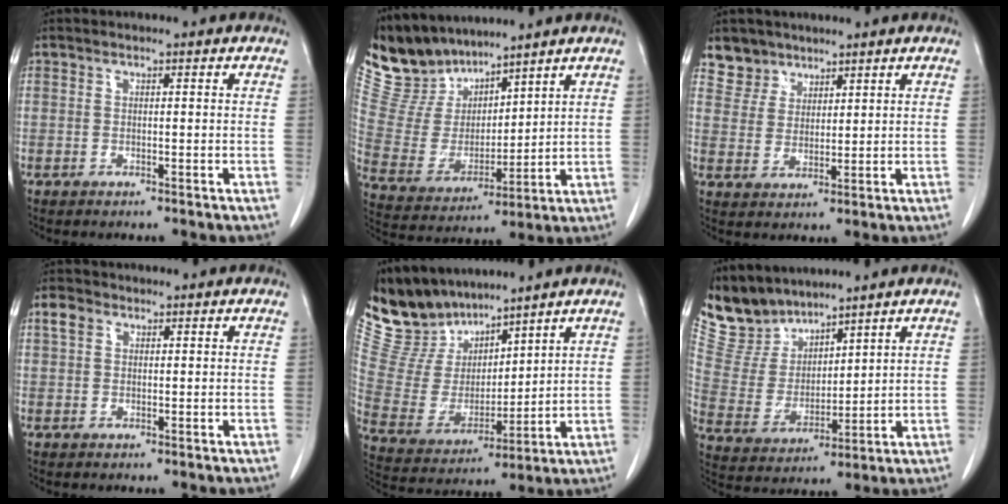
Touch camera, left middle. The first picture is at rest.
{"total": 10.9, "force": [10.1, 4.0, 1.5], "torque": [-0.053, 0.014, 0.217]}
{"total": 4.7, "force": [3.7, 2.9, -0.4], "torque": [0.015, 0.000, 0.071]}
{"total": 2.3, "force": [1.1, 1.7, 1.2], "torque": [-0.028, 0.014, 0.021]}
{"total": 12.0, "force": [11.0, 4.3, 2.2], "torque": [-0.069, 0.016, 0.233]}
{"total": 8.6, "force": [8.0, 3.2, 0.4], "torque": [-0.028, 0.008, 0.181]}